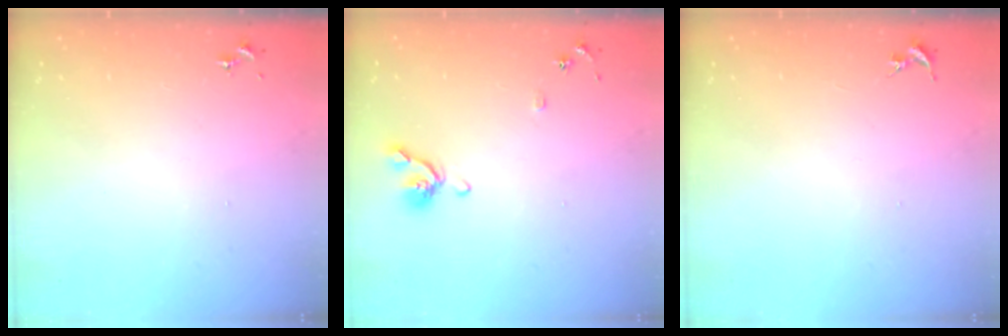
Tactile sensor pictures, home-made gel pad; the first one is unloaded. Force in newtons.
{"total": 7.9, "press": 7.7, "slide": 1.4}
{"total": 0.0}